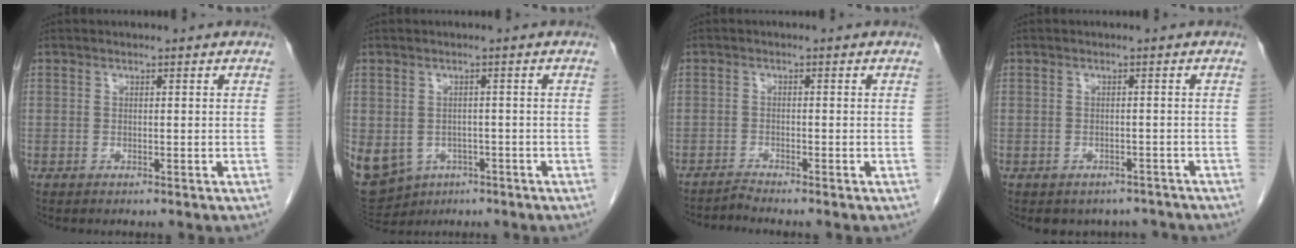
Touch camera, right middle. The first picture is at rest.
{"total": 22.3, "force": [-9.4, 18.2, 8.7], "torque": [-0.319, -0.011, -0.122]}
{"total": 1.7, "force": [-1.5, -0.7, -0.4], "torque": [0.010, -0.010, -0.028]}
{"total": 5.2, "force": [-4.5, 2.7, 0.3], "torque": [0.012, 0.011, -0.050]}